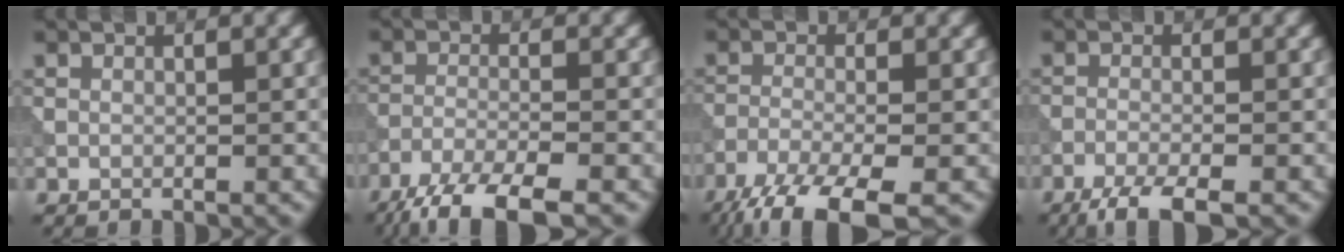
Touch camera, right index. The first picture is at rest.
{"total": 6.9, "force": [-5.4, 1.4, 4.2], "torque": [-0.075, -0.012, -0.105]}
{"total": 7.9, "force": [-5.6, 1.8, 5.2], "torque": [-0.099, -0.019, -0.113]}
{"total": 3.9, "force": [-2.8, 0.7, 2.6], "torque": [-0.048, -0.004, -0.062]}